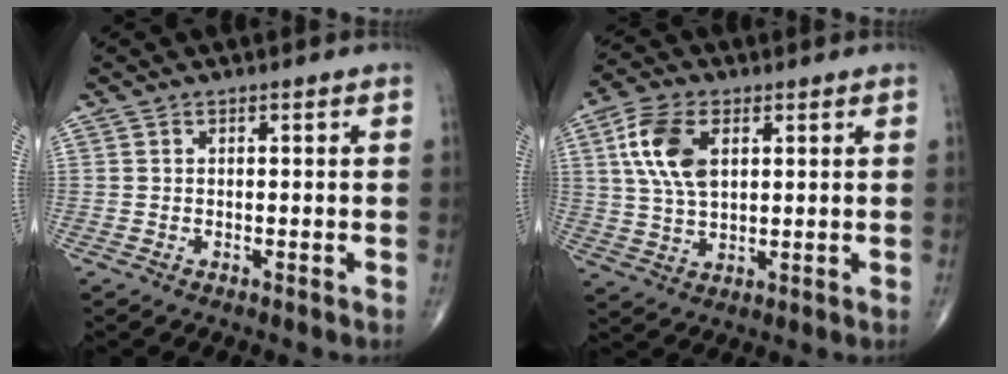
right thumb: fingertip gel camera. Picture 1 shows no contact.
{"total": 10.5, "force": [3.1, 5.9, 8.1], "torque": [-0.160, -0.001, 0.060]}